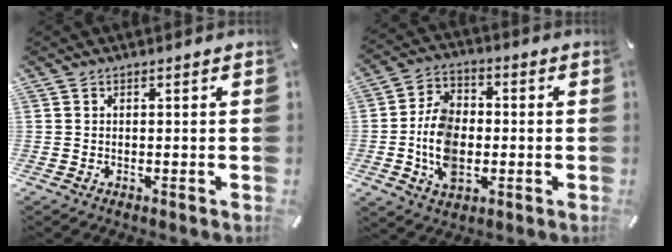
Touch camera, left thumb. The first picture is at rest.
{"total": 11.4, "force": [-2.2, 8.2, 7.5], "torque": [-0.159, 0.012, -0.038]}